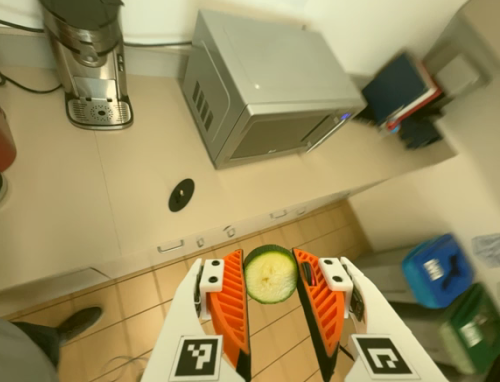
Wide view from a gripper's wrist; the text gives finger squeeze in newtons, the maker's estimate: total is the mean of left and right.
{"total": 8.2, "left": 8.0, "right": 8.3}